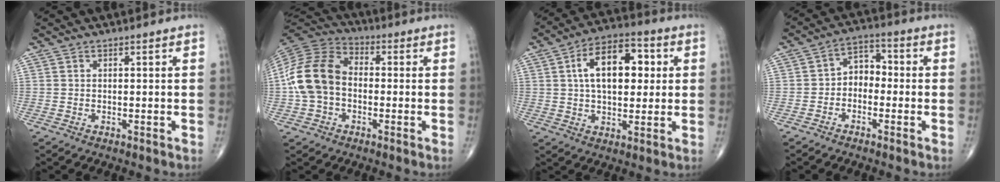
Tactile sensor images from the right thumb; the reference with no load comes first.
{"total": 14.5, "force": [-1.3, 10.5, 9.9], "torque": [-0.194, 0.038, -0.036]}
{"total": 14.3, "force": [2.9, 8.1, 11.5], "torque": [-0.159, 0.014, 0.041]}
{"total": 5.5, "force": [-1.2, 4.1, 3.5], "torque": [-0.033, 0.032, -0.039]}